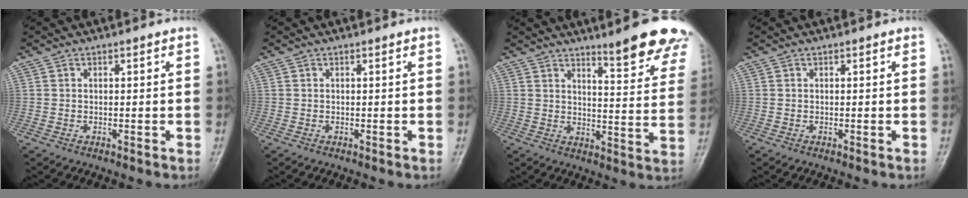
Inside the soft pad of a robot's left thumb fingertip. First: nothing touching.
{"total": 0.0}
{"total": 14.8, "force": [11.2, 2.7, 9.4], "torque": [-0.081, -0.075, 0.140]}
{"total": 0.0}